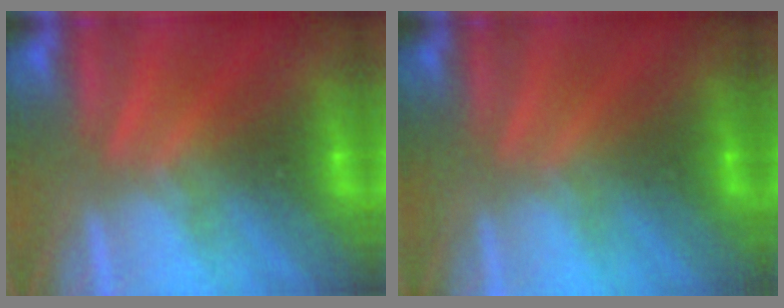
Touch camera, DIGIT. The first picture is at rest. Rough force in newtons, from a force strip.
{"total": 2.5}